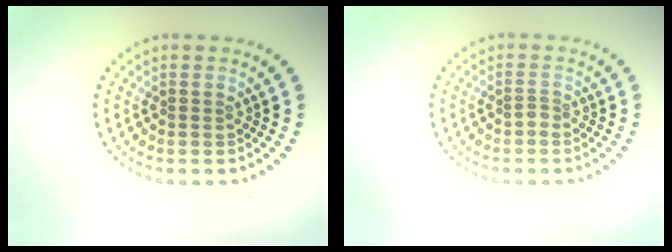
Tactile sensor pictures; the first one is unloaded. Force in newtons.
{"total": 0.9, "press": 0.5, "slide": 0.7}